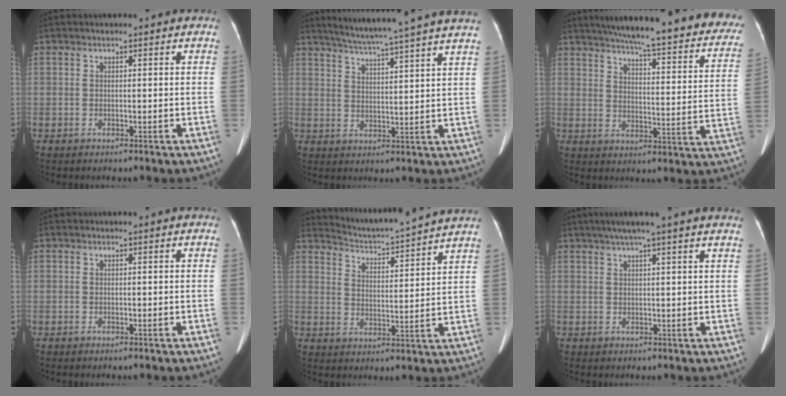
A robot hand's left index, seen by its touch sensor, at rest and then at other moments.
{"total": 16.6, "force": [14.3, -1.5, 8.2], "torque": [-0.139, -0.004, 0.188]}
{"total": 30.8, "force": [26.2, 4.4, 15.7], "torque": [-0.206, -0.060, 0.308]}
{"total": 0.0}
{"total": 12.9, "force": [12.5, -1.0, 3.2], "torque": [-0.064, -0.008, 0.176]}
{"total": 8.7, "force": [6.8, -1.0, 5.3], "torque": [-0.082, 0.030, 0.086]}